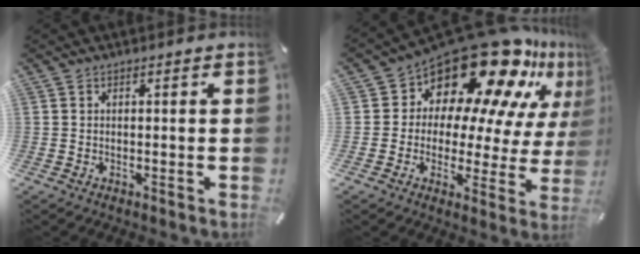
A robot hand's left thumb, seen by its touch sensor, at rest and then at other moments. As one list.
[{"total": 21.3, "force": [16.2, 9.7, 9.9], "torque": [-0.141, -0.145, 0.277]}]